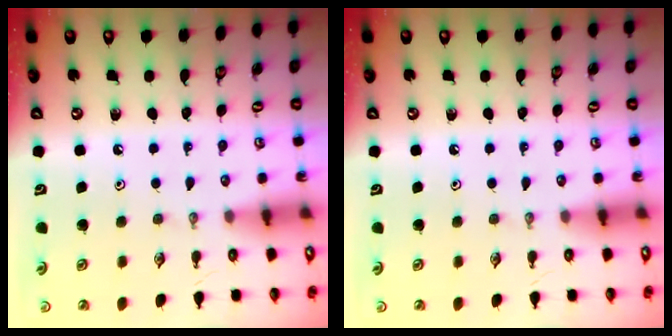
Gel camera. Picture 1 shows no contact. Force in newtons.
{"total": 0.0}